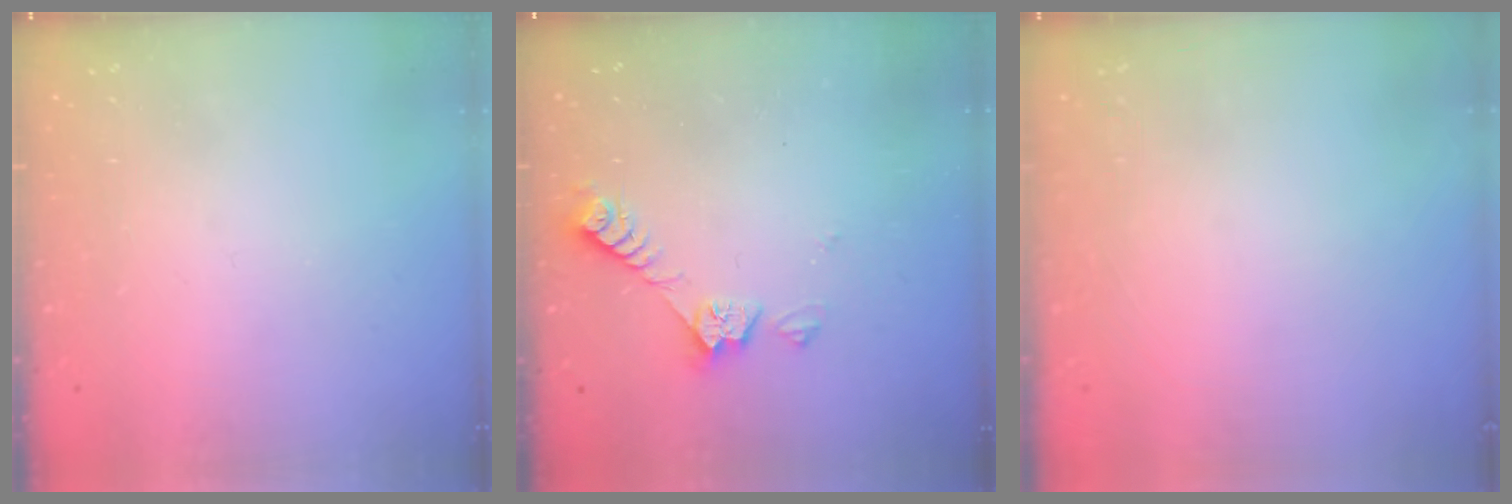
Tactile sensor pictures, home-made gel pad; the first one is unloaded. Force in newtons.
{"total": 4.9, "press": 4.8, "slide": 0.6}
{"total": 0.0}